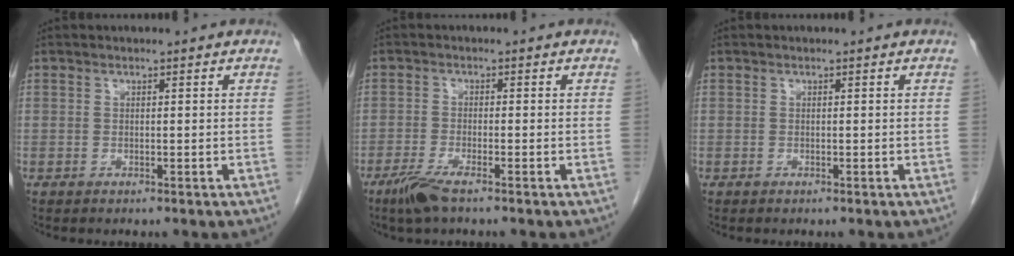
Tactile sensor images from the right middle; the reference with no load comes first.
{"total": 3.9, "force": [-2.7, 0.3, 2.8], "torque": [-0.063, -0.009, -0.056]}
{"total": 0.0}